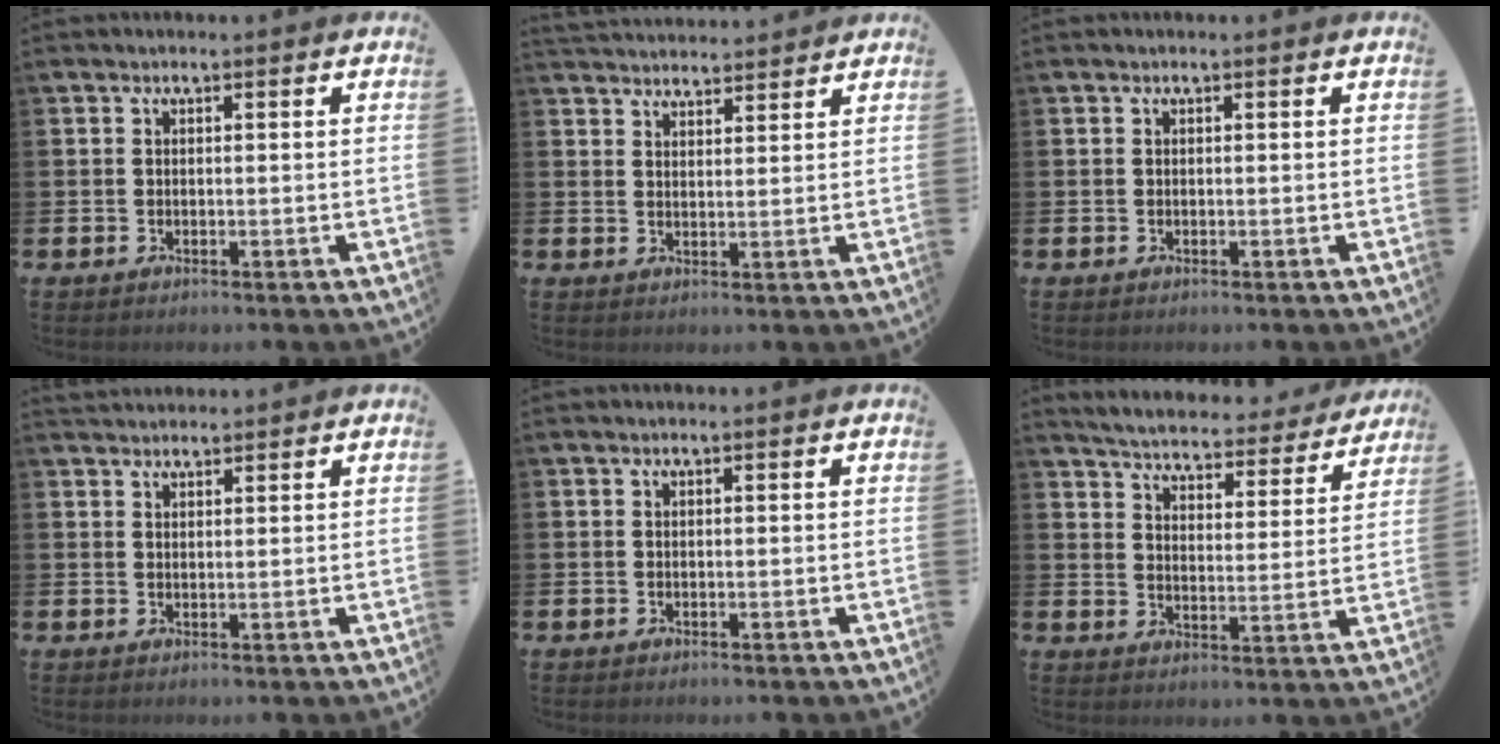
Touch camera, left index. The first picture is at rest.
{"total": 3.4, "force": [3.4, 0.5, 0.0], "torque": [-0.007, -0.019, 0.063]}
{"total": 0.0}
{"total": 2.0, "force": [1.9, 0.5, 0.1], "torque": [0.004, -0.006, 0.034]}
{"total": 0.0}
{"total": 4.7, "force": [4.6, 0.6, 0.8], "torque": [-0.044, -0.039, 0.076]}